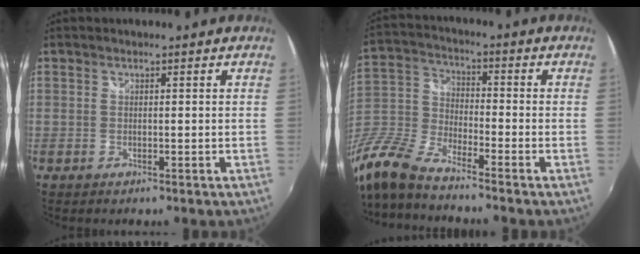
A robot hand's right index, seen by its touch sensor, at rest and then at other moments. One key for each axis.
{"total": 15.2, "fx": -12.1, "fy": 4.0, "fz": 8.2, "tx": -0.198, "ty": -0.017, "tz": -0.254}